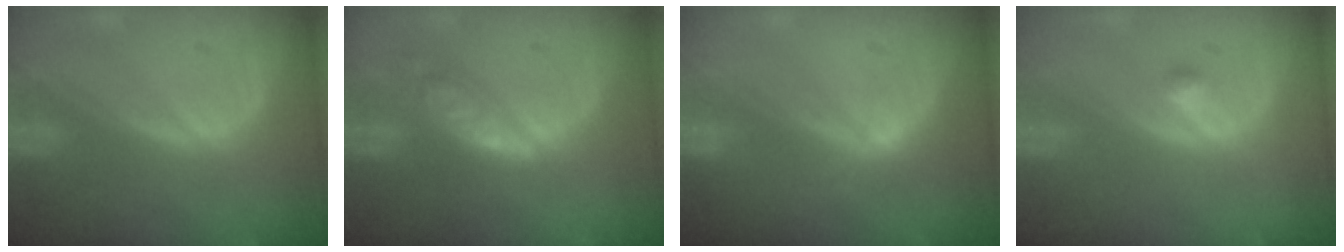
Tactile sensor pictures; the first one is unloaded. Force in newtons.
{"total": 5.5, "press": 5.5, "slide": 0.2}
{"total": 1.2, "press": 1.2, "slide": 0.1}
{"total": 1.1, "press": 1.1, "slide": 0.1}